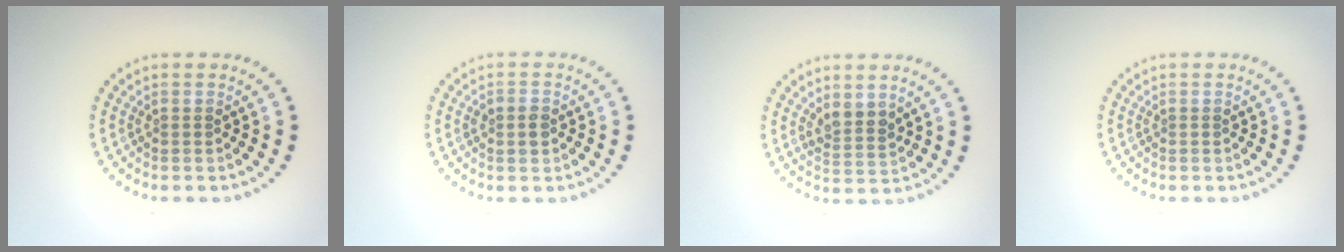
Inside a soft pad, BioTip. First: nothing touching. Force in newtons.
{"total": 1.4, "press": 1.4, "slide": 0.1}
{"total": 2.2, "press": 1.8, "slide": 1.2}
{"total": 0.0}